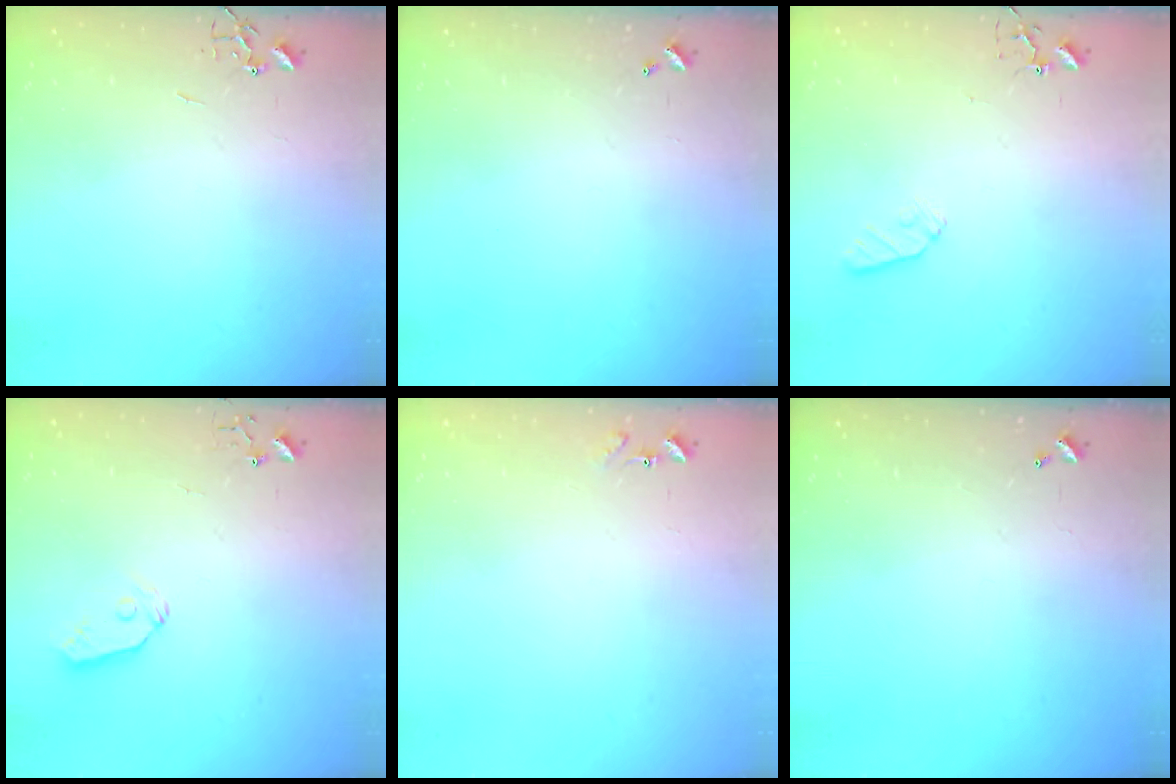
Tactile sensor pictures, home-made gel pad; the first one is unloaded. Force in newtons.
{"total": 0.0}
{"total": 6.1, "press": 6.1, "slide": 0.8}
{"total": 6.5, "press": 6.5, "slide": 0.2}
{"total": 6.9, "press": 6.8, "slide": 0.6}
{"total": 0.0}